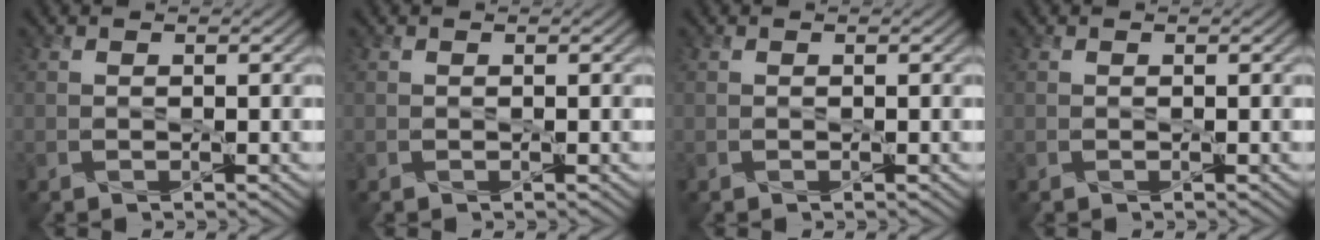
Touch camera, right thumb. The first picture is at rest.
{"total": 0.0}
{"total": 0.0}
{"total": 0.0}